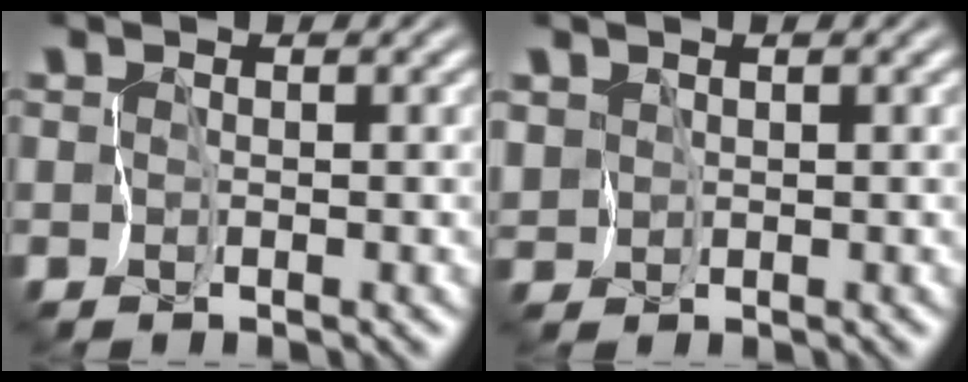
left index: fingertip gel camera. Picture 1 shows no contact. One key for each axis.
{"total": 0.6, "fx": 0.4, "fy": 0.4, "fz": 0.1, "tx": -0.014, "ty": -0.003, "tz": 0.003}